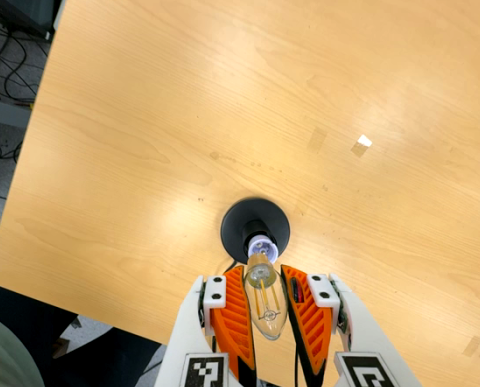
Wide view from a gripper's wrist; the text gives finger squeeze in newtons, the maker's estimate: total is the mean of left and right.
{"total": 19.0, "left": 21.3, "right": 16.8}